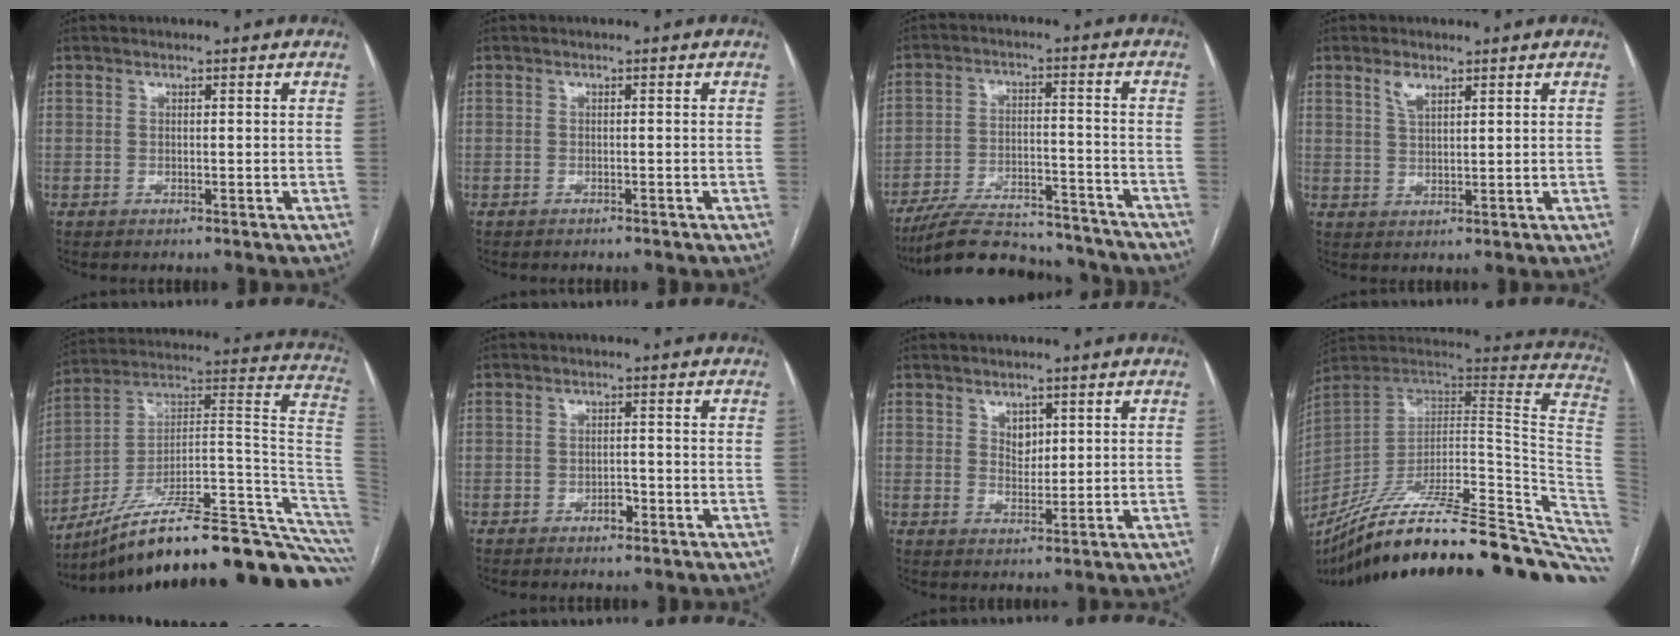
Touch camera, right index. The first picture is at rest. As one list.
[{"total": 1.9, "force": [-1.7, 0.6, 0.5], "torque": [-0.012, -0.002, -0.019]}, {"total": 25.8, "force": [-23.5, 5.5, 9.0], "torque": [-0.128, 0.012, -0.344]}, {"total": 3.0, "force": [1.8, 1.3, 2.0], "torque": [-0.040, 0.003, 0.040]}, {"total": 31.7, "force": [-24.9, 2.6, 19.5], "torque": [-0.159, 0.038, -0.368]}, {"total": 1.9, "force": [-1.3, 0.9, 1.0], "torque": [-0.013, 0.005, -0.019]}, {"total": 2.8, "force": [1.3, 2.0, 1.5], "torque": [-0.024, 0.000, 0.027]}, {"total": 40.8, "force": [-31.9, 6.5, 24.6], "torque": [-0.270, -0.046, -0.448]}]